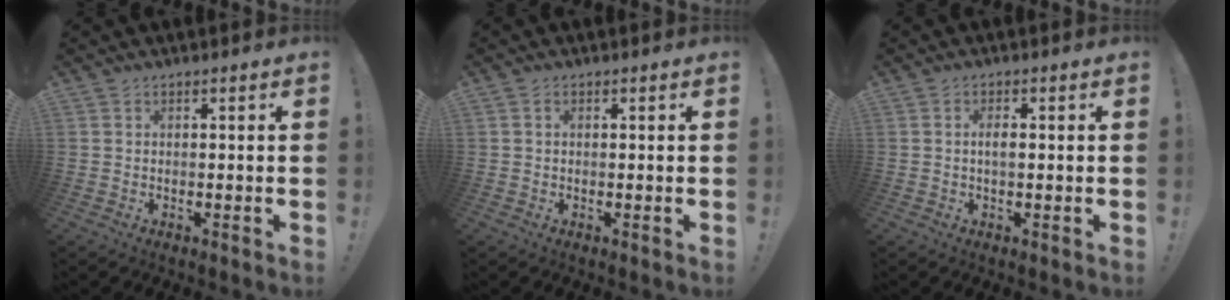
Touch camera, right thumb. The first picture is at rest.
{"total": 0.6, "force": [0.0, 0.5, 0.3], "torque": [-0.007, 0.004, -0.001]}
{"total": 2.3, "force": [-0.3, 0.8, 2.2], "torque": [-0.034, 0.003, -0.007]}